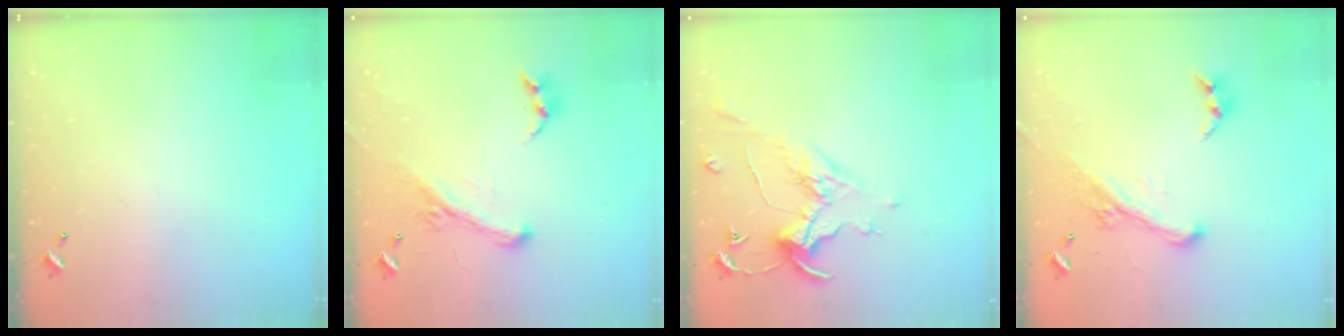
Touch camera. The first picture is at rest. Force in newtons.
{"total": 2.5, "press": 2.0, "slide": 1.4}
{"total": 0.8, "press": 0.7, "slide": 0.5}
{"total": 3.4, "press": 3.1, "slide": 1.4}